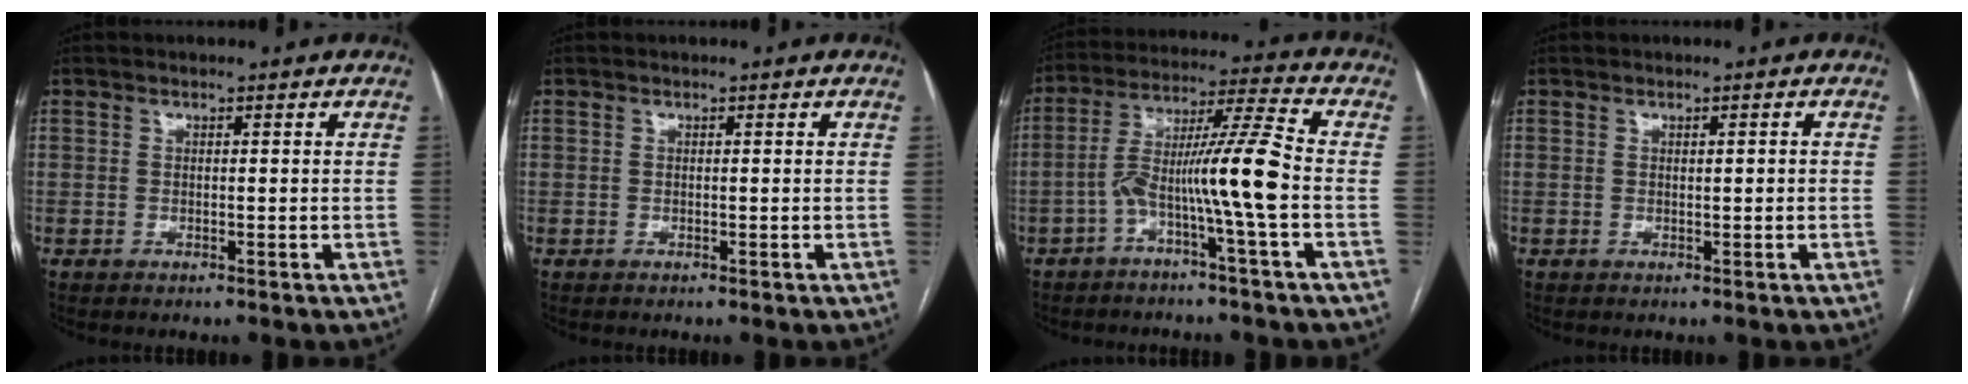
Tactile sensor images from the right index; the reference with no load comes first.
{"total": 0.0}
{"total": 10.8, "force": [-3.2, -1.3, 10.2], "torque": [-0.186, 0.025, -0.060]}
{"total": 0.9, "force": [0.1, 0.1, 0.9], "torque": [-0.016, 0.001, 0.002]}